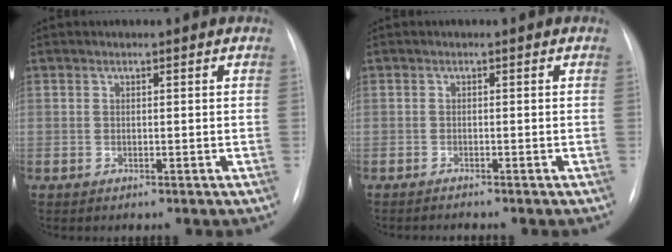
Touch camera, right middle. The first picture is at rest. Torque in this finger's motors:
{"motor_torque": [0.58, -0.63, 0.05, 0.01]}